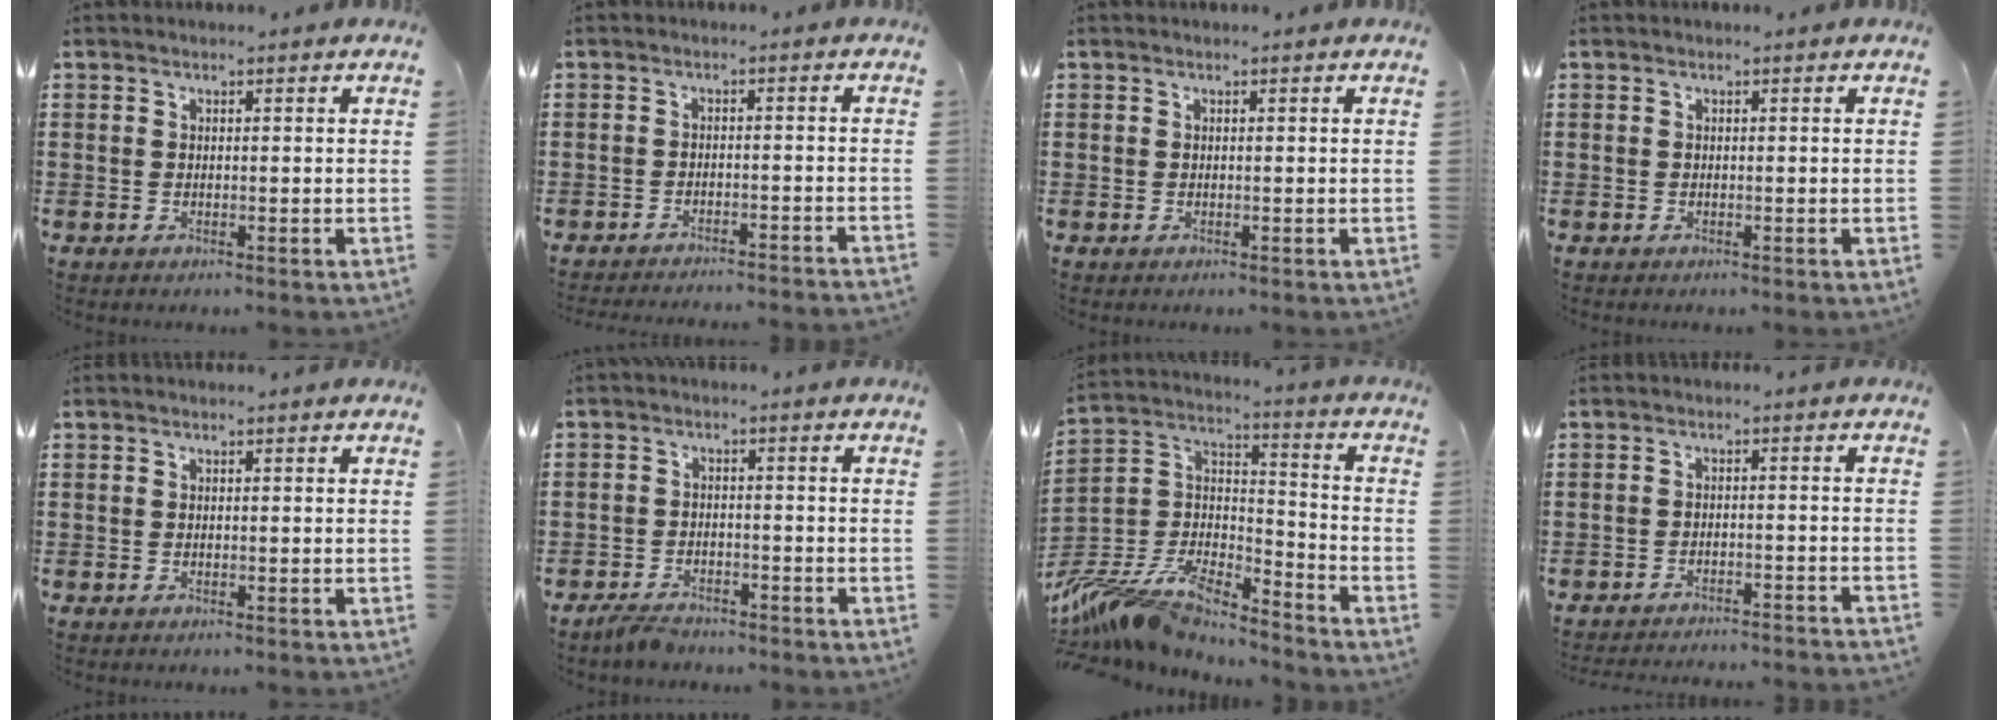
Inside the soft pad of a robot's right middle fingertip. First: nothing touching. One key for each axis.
{"total": 2.5, "fx": -2.4, "fy": -0.4, "fz": 0.3, "tx": -0.007, "ty": 0.002, "tz": -0.051}
{"total": 0.0}
{"total": 0.0}
{"total": 0.0}
{"total": 3.0, "fx": -2.8, "fy": 0.9, "fz": 0.2, "tx": -0.010, "ty": 0.006, "tz": -0.059}
{"total": 10.3, "fx": -9.5, "fy": 1.7, "fz": 3.5, "tx": -0.093, "ty": 0.000, "tz": -0.199}
{"total": 2.7, "fx": -2.6, "fy": -0.3, "fz": 0.3, "tx": -0.008, "ty": 0.003, "tz": -0.056}